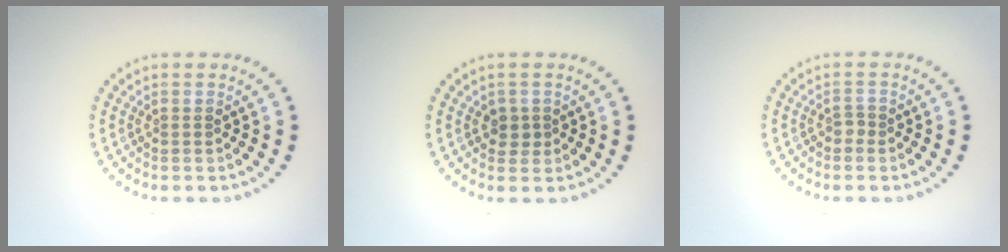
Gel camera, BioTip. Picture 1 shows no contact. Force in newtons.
{"total": 1.4, "press": 1.2, "slide": 0.7}
{"total": 0.8, "press": 0.5, "slide": 0.7}